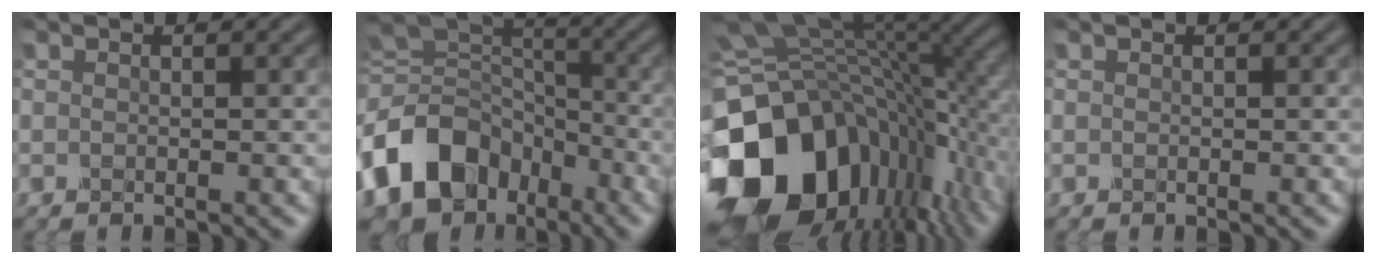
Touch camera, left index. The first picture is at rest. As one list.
[{"total": 12.6, "force": [-5.8, 9.2, 6.5], "torque": [-0.144, 0.000, -0.116]}, {"total": 18.3, "force": [-6.2, 12.4, 12.0], "torque": [-0.250, -0.030, -0.093]}, {"total": 0.0}]